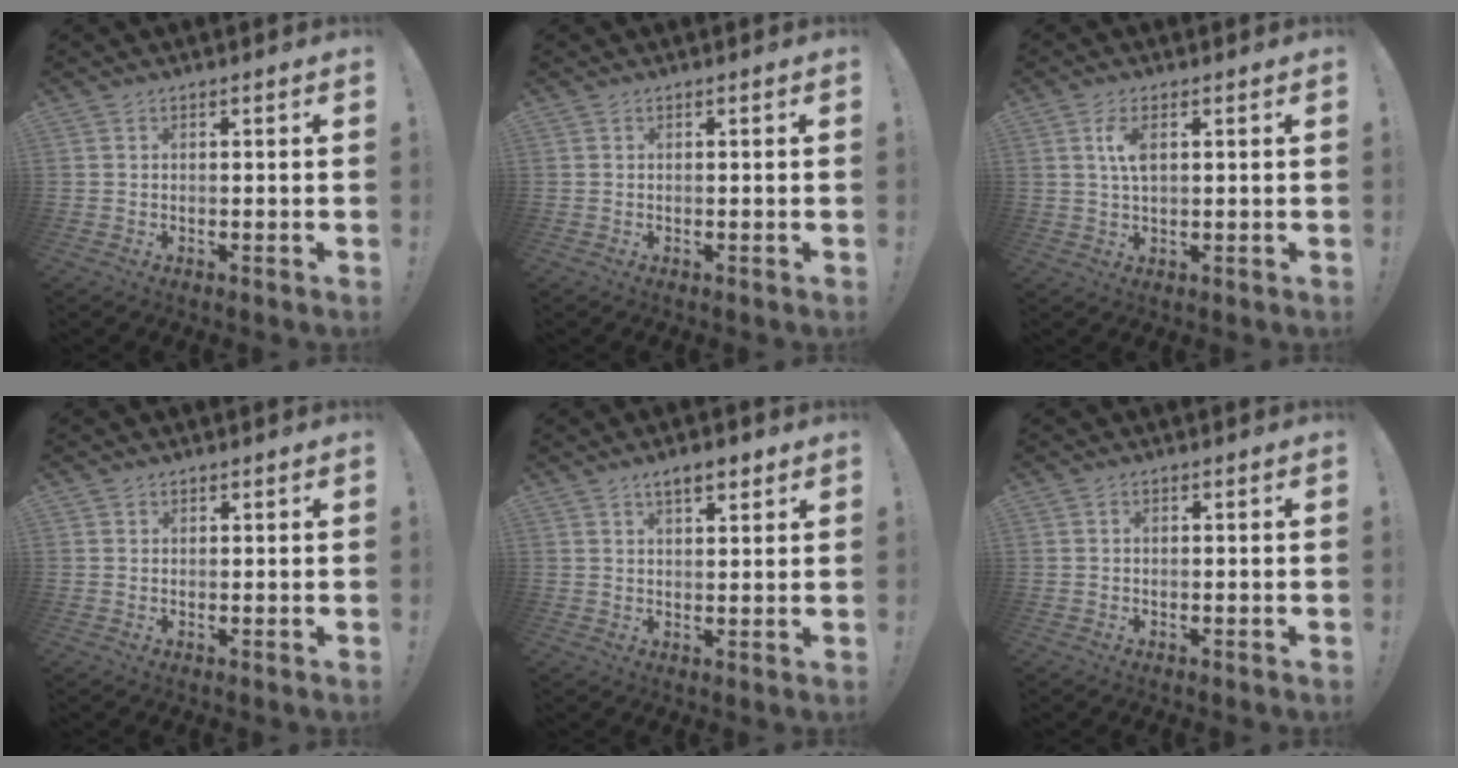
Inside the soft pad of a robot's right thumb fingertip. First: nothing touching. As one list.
[{"total": 0.0}, {"total": 5.0, "force": [1.4, 2.2, 4.3], "torque": [-0.079, -0.002, 0.018]}, {"total": 0.8, "force": [0.6, 0.5, 0.0], "torque": [0.004, -0.002, 0.011]}, {"total": 5.5, "force": [3.7, 2.1, 3.5], "torque": [-0.042, -0.016, 0.062]}, {"total": 0.0}]